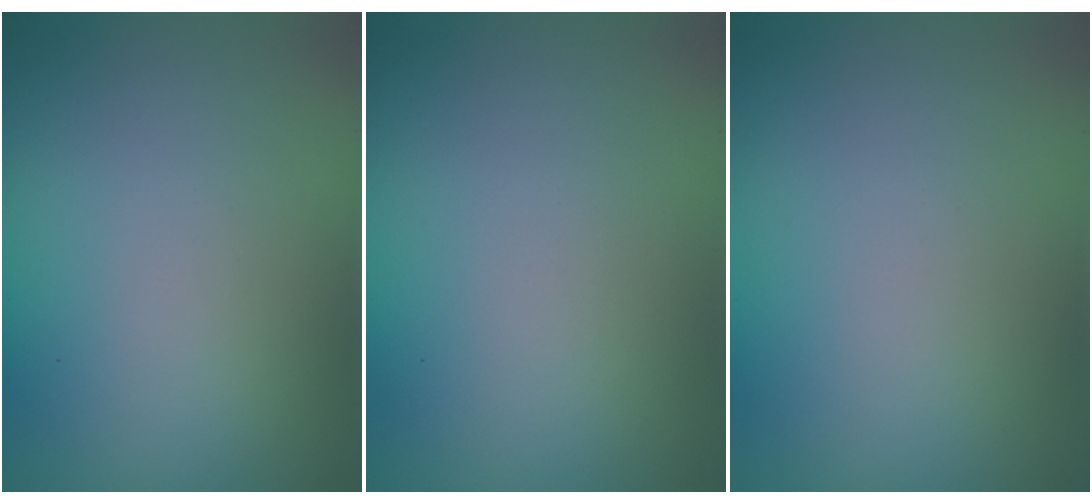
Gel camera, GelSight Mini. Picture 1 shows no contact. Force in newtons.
{"total": 0.0}
{"total": 0.0}